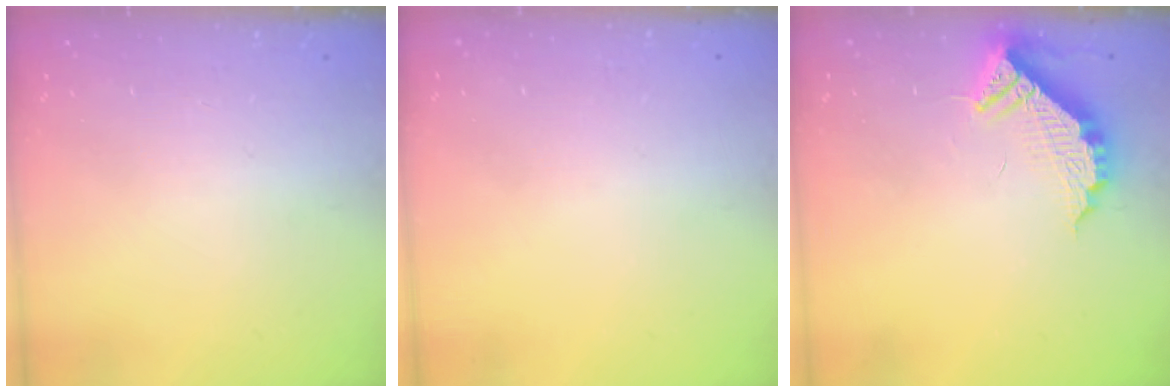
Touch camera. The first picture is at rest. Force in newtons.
{"total": 3.2, "press": 3.2, "slide": 0.1}
{"total": 9.9, "press": 9.9, "slide": 0.4}